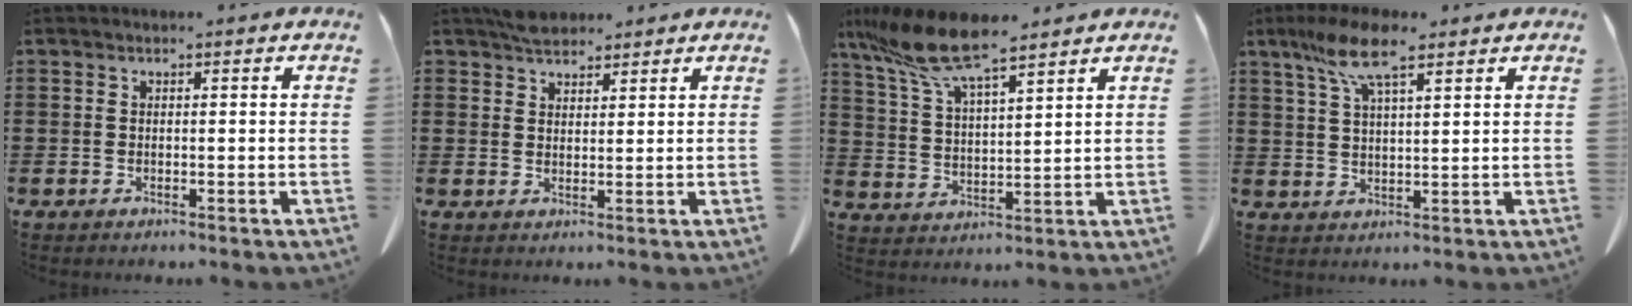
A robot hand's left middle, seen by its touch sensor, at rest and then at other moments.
{"total": 2.9, "force": [2.7, 1.1, 0.6], "torque": [-0.019, 0.002, 0.052]}
{"total": 10.4, "force": [8.1, 1.2, 6.4], "torque": [-0.162, -0.035, 0.141]}
{"total": 8.1, "force": [5.2, 1.5, 5.9], "torque": [-0.127, -0.001, 0.093]}